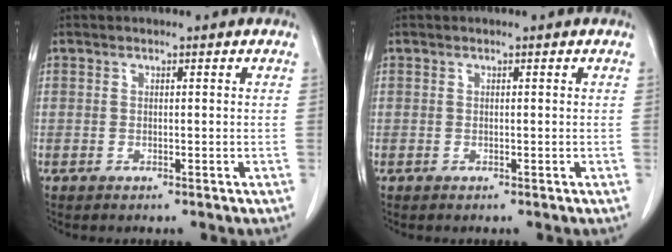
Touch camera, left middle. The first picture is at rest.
{"total": 0.0}